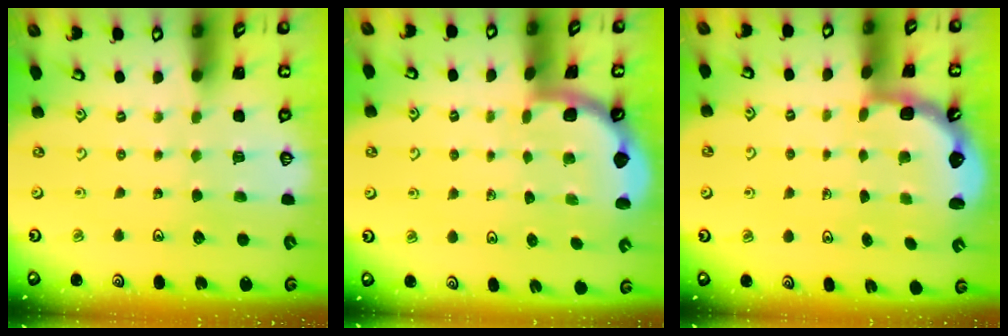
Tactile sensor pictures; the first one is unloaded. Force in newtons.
{"total": 1.8, "press": 1.8, "slide": 0.1}
{"total": 2.5, "press": 2.1, "slide": 1.3}